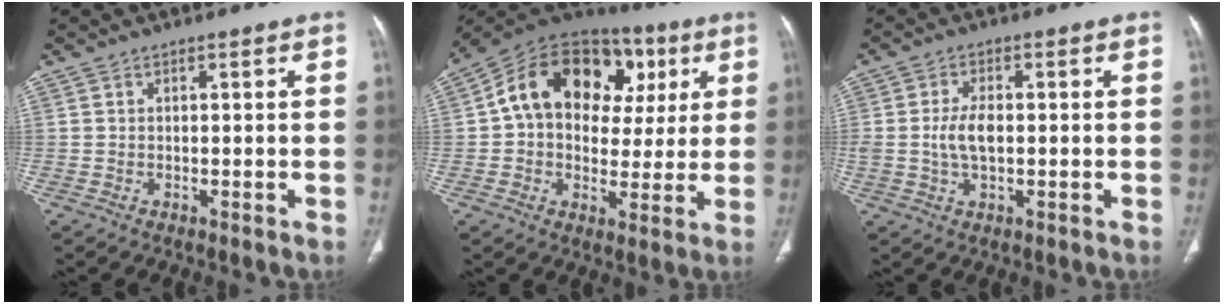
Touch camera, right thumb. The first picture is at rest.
{"total": 21.4, "force": [5.2, 15.1, 14.2], "torque": [-0.182, 0.034, 0.074]}
{"total": 5.1, "force": [-0.1, 2.6, 4.4], "torque": [-0.091, 0.005, 0.000]}